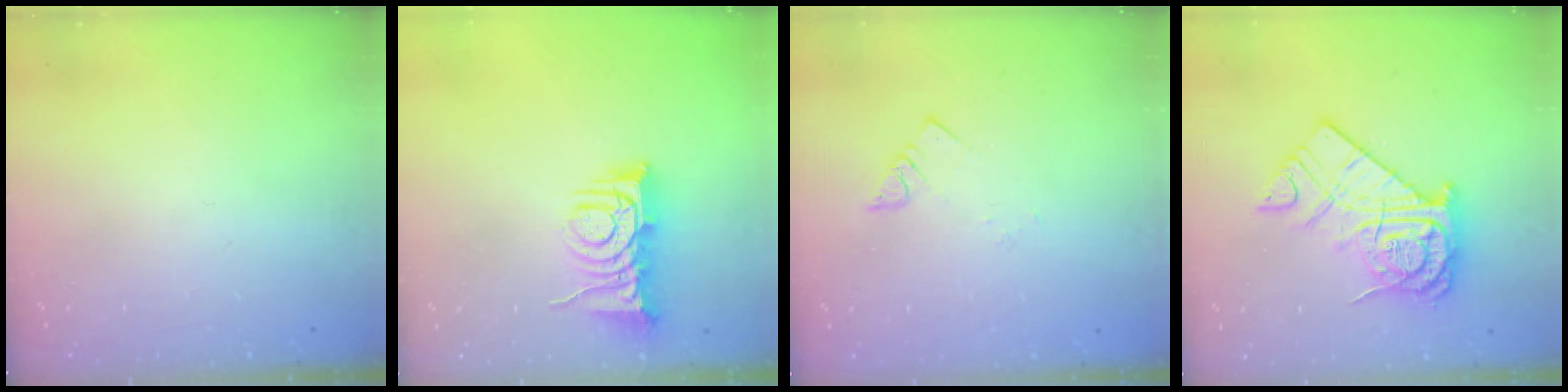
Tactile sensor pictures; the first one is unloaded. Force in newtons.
{"total": 8.8, "press": 8.8, "slide": 0.4}
{"total": 1.9, "press": 1.9, "slide": 0.1}
{"total": 16.8, "press": 16.7, "slide": 1.7}